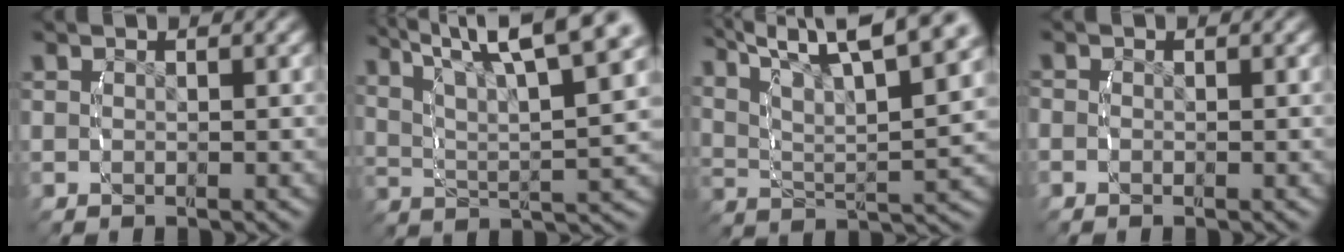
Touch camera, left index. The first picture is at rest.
{"total": 9.8, "force": [5.0, 4.4, 7.2], "torque": [-0.115, 0.003, 0.071]}
{"total": 10.4, "force": [5.3, 4.9, 7.5], "torque": [-0.121, 0.003, 0.075]}
{"total": 1.2, "force": [-0.3, 1.1, 0.4], "torque": [-0.019, -0.010, -0.008]}